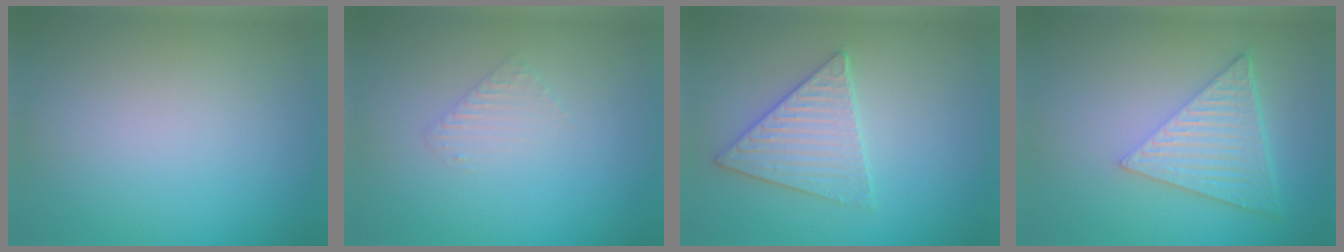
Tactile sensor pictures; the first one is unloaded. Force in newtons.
{"total": 1.3, "press": 1.3, "slide": 0.3}
{"total": 3.4, "press": 3.4, "slide": 0.2}
{"total": 6.6, "press": 4.7, "slide": 4.6}